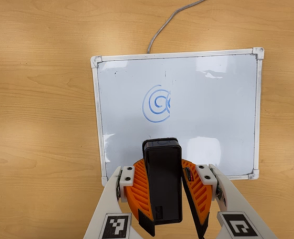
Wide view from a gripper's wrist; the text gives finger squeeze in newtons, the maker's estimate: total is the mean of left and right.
{"total": 8.6, "left": 9.1, "right": 8.2}